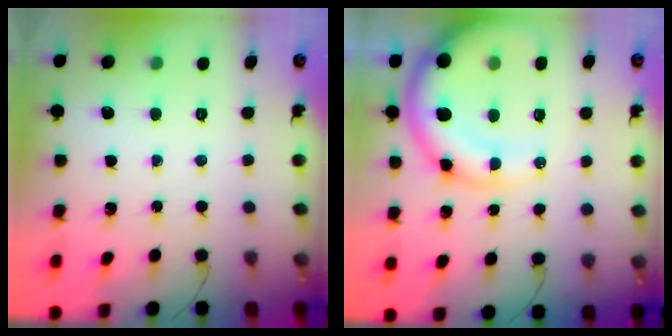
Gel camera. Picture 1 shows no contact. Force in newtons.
{"total": 14.9, "press": 14.5, "slide": 3.5}